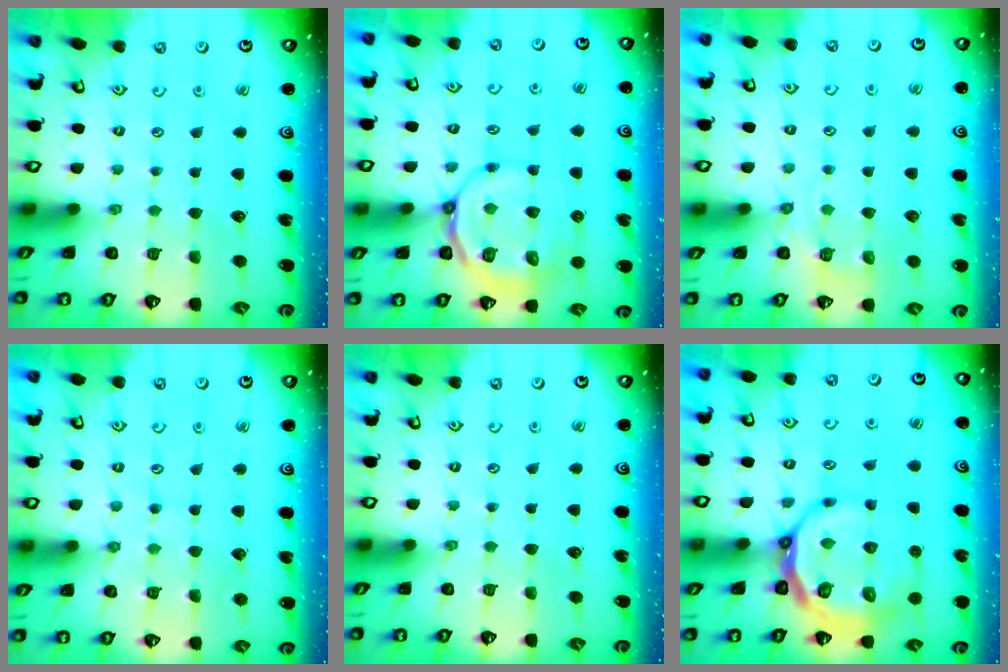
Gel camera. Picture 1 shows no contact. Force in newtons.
{"total": 11.1, "press": 10.8, "slide": 2.3}
{"total": 4.6, "press": 4.3, "slide": 1.6}
{"total": 4.5, "press": 4.5, "slide": 0.5}
{"total": 0.0}
{"total": 13.8, "press": 13.4, "slide": 3.5}